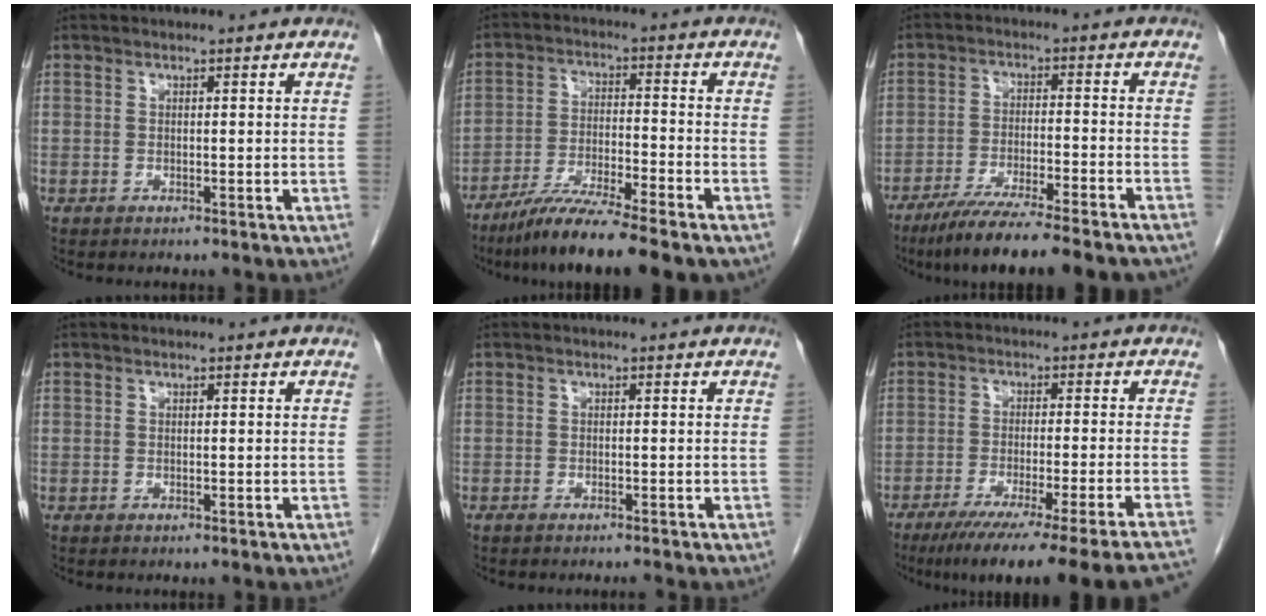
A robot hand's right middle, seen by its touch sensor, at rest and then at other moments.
{"total": 10.7, "force": [-8.3, -0.1, 6.7], "torque": [-0.120, -0.034, -0.146]}
{"total": 13.7, "force": [-11.2, 0.5, 7.8], "torque": [-0.124, -0.036, -0.177]}
{"total": 0.0}
{"total": 1.2, "force": [-1.1, -0.1, 0.5], "torque": [-0.008, 0.000, -0.017]}
{"total": 22.1, "force": [-18.8, -1.6, 11.4], "torque": [-0.092, -0.062, -0.260]}